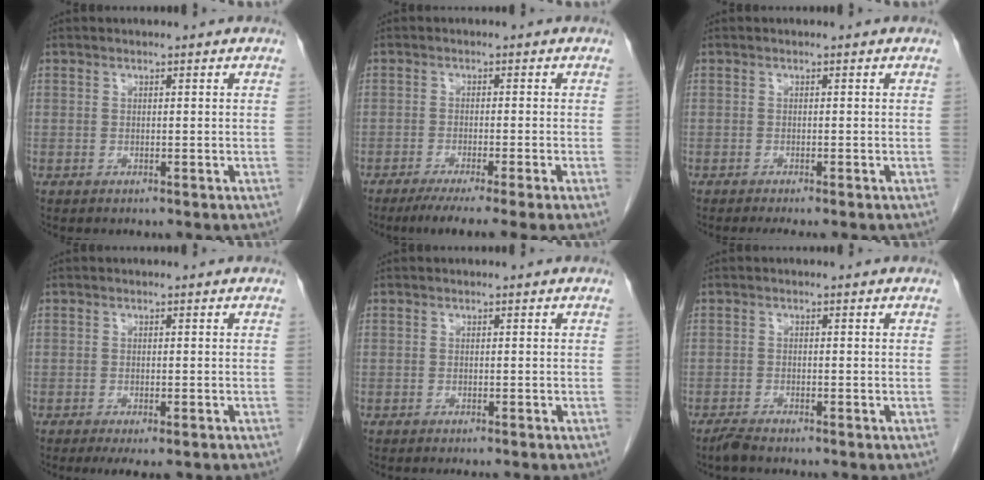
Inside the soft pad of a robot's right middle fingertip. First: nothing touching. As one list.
[{"total": 8.6, "force": [-6.4, -0.9, 5.6], "torque": [-0.069, -0.019, -0.096]}, {"total": 3.7, "force": [-3.1, 0.2, 2.0], "torque": [-0.020, -0.007, -0.043]}, {"total": 4.8, "force": [-3.5, 1.4, 3.0], "torque": [-0.036, -0.010, -0.049]}, {"total": 2.8, "force": [-2.5, 0.3, 1.2], "torque": [-0.013, -0.004, -0.032]}, {"total": 1.8, "force": [-1.6, 0.1, 0.8], "torque": [-0.024, -0.006, -0.032]}]